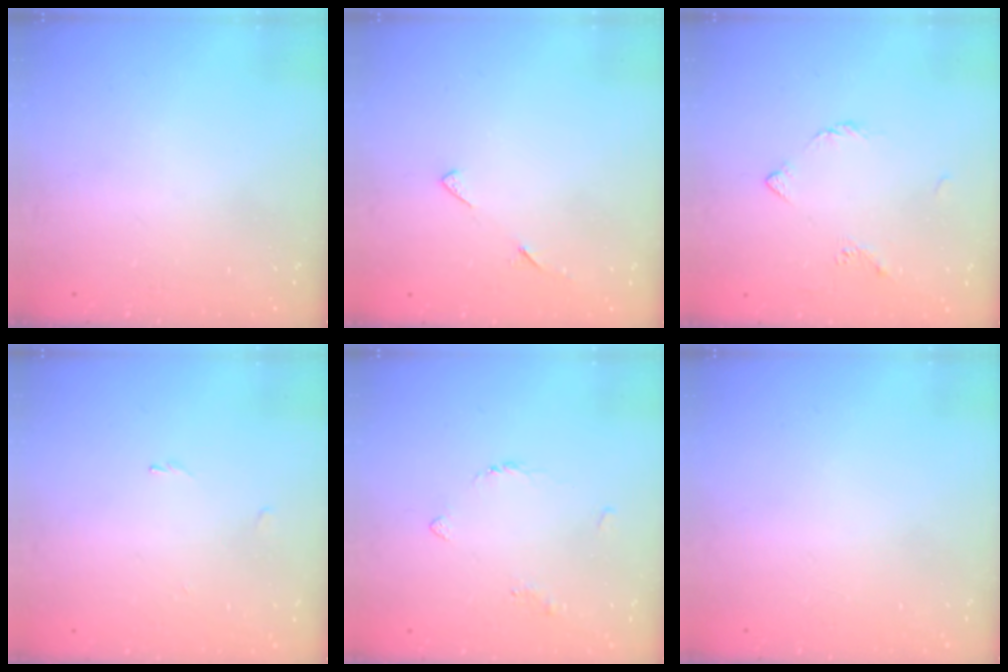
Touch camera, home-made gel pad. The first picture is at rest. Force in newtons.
{"total": 6.1, "press": 6.0, "slide": 0.7}
{"total": 3.7, "press": 3.7, "slide": 0.7}
{"total": 0.0}
{"total": 3.2, "press": 3.2, "slide": 0.5}
{"total": 1.9, "press": 1.9, "slide": 0.1}